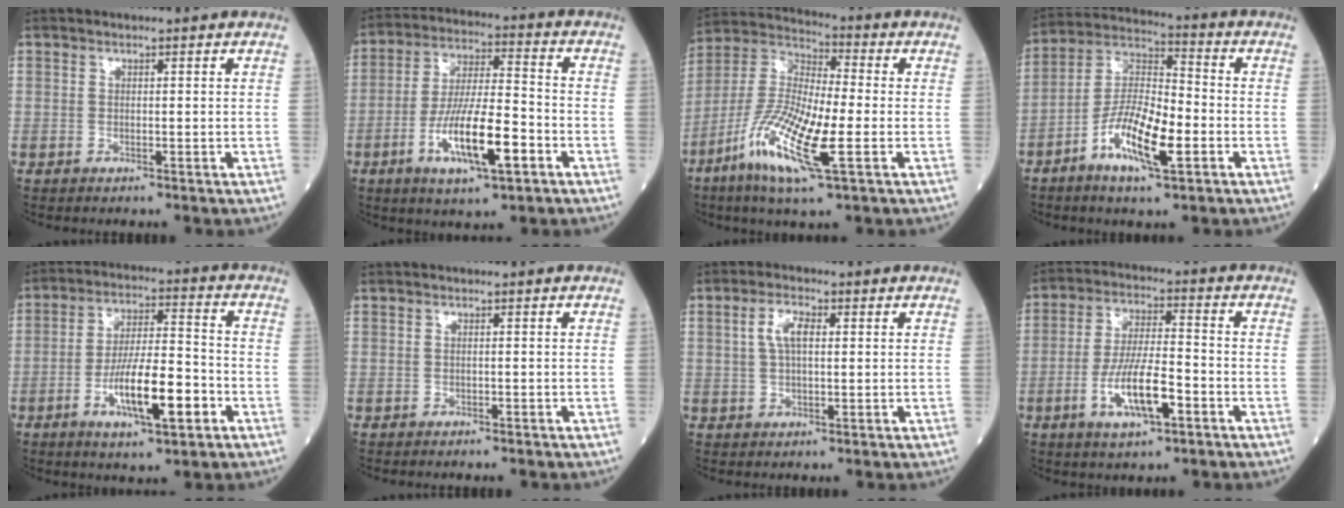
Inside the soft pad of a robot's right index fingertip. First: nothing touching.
{"total": 12.8, "force": [-5.0, 2.4, 11.6], "torque": [-0.219, -0.006, -0.085]}
{"total": 15.1, "force": [-5.4, 2.2, 13.9], "torque": [-0.290, -0.017, -0.105]}
{"total": 12.1, "force": [-4.7, 2.9, 10.8], "torque": [-0.215, 0.000, -0.087]}
{"total": 11.8, "force": [-4.5, 2.4, 10.7], "torque": [-0.194, 0.001, -0.074]}
{"total": 1.0, "force": [-0.9, 0.2, 0.5], "torque": [-0.010, -0.002, -0.010]}
{"total": 4.2, "force": [1.0, 1.6, 3.7], "torque": [-0.077, 0.013, 0.021]}
{"total": 9.8, "force": [-3.8, 2.2, 8.8], "torque": [-0.173, -0.002, -0.067]}